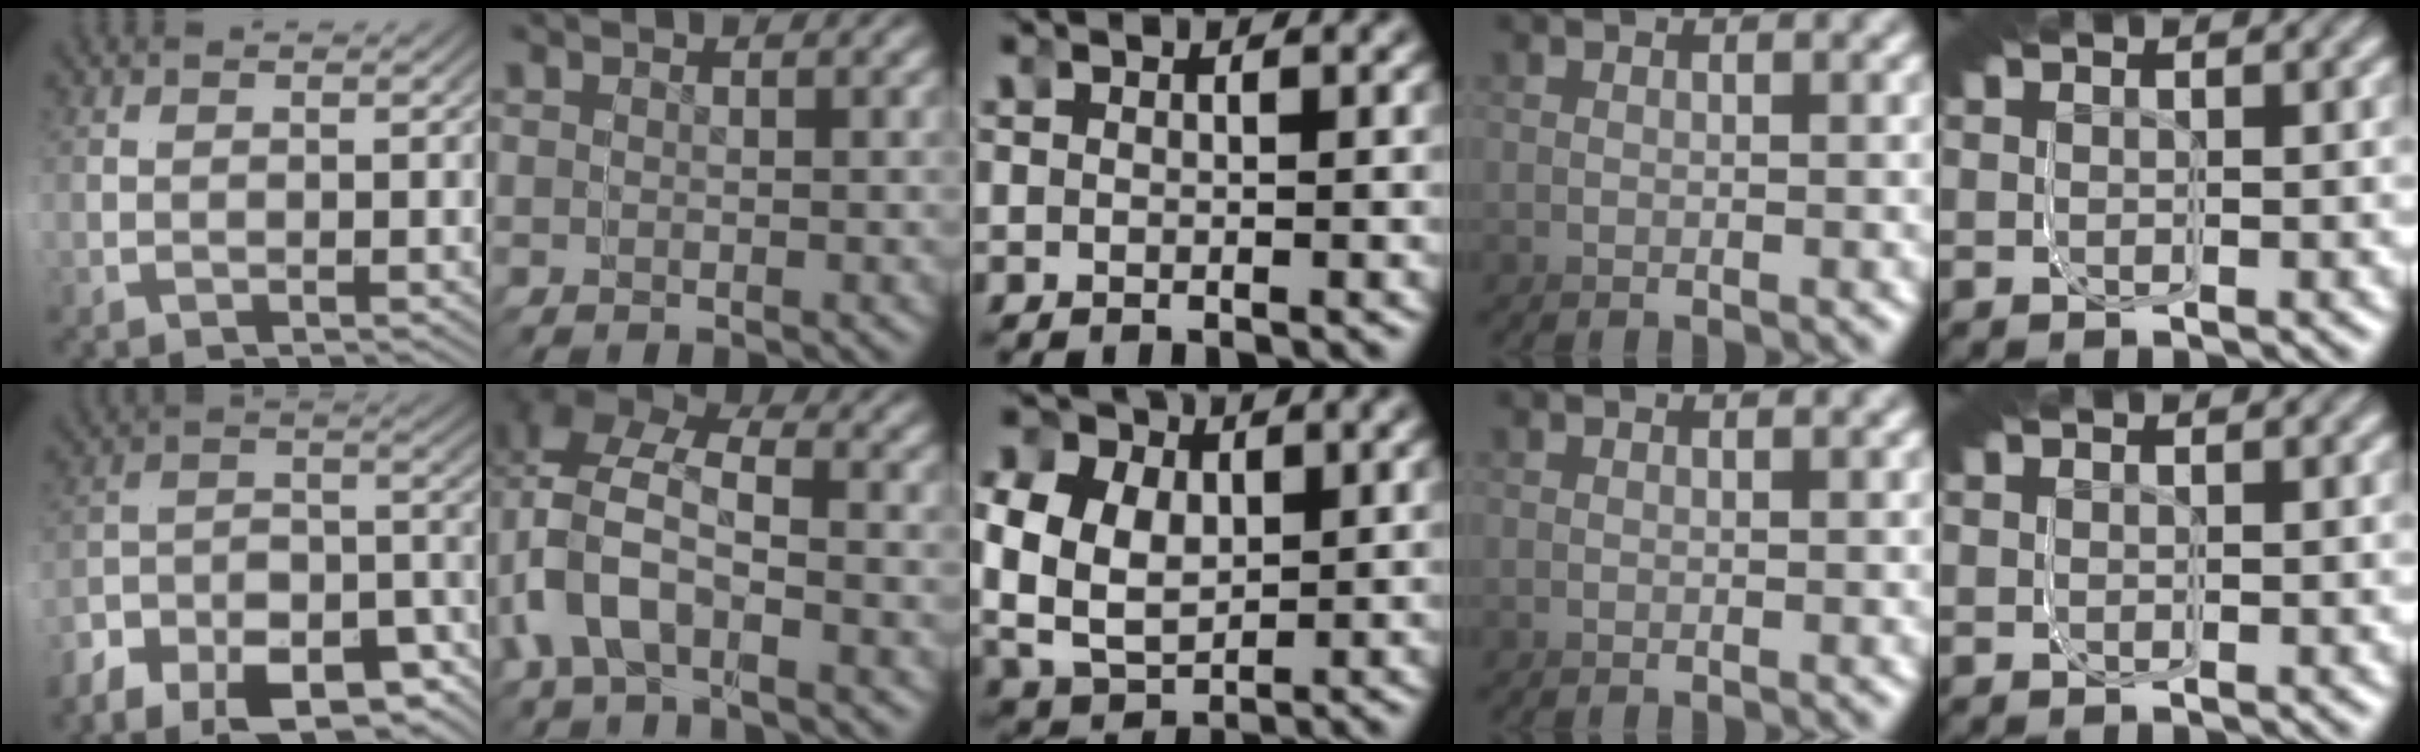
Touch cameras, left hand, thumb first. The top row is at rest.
{"thumb": {"total": 6.1, "force": [-5.0, 0.9, 3.5], "torque": [-0.055, 0.023, -0.103]}, "index": {"total": 7.6, "force": [-0.5, 5.9, 4.7], "torque": [-0.090, -0.008, -0.016]}, "middle": {"total": 12.0, "force": [0.9, 10.4, 5.8], "torque": [-0.153, -0.030, 0.017]}}